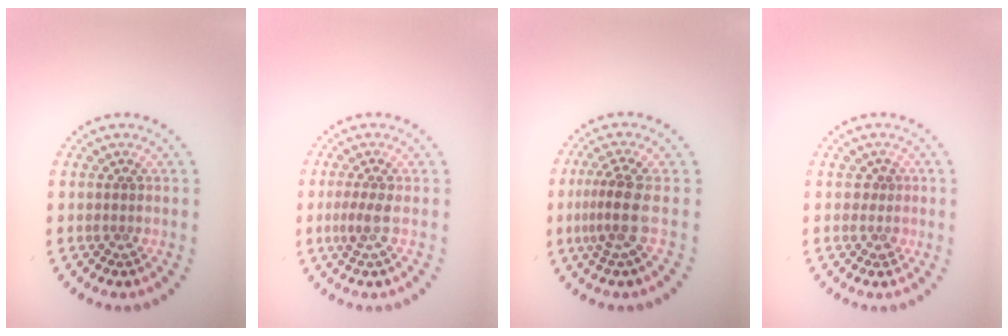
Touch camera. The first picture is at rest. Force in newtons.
{"total": 1.4, "press": 1.2, "slide": 0.7}
{"total": 2.9, "press": 2.1, "slide": 2.0}
{"total": 1.3, "press": 1.0, "slide": 0.8}